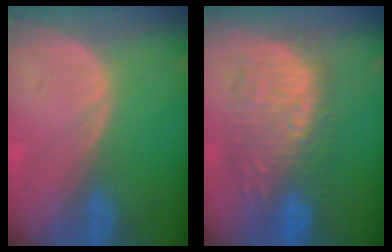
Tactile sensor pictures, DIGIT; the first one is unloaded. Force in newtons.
{"total": 10.0, "press": 9.9, "slide": 1.7}